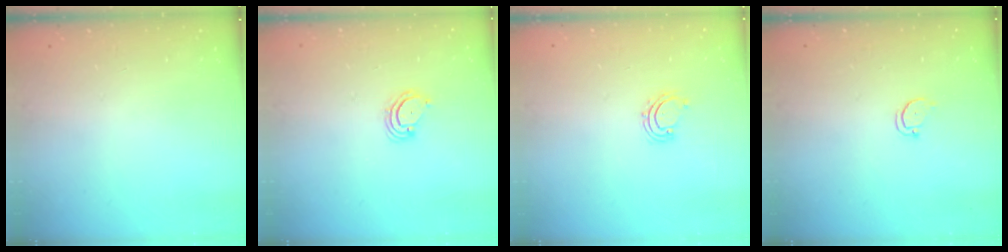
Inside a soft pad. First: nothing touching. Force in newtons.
{"total": 3.8, "press": 3.8, "slide": 0.3}
{"total": 2.9, "press": 2.9, "slide": 0.4}
{"total": 2.2, "press": 2.2, "slide": 0.2}